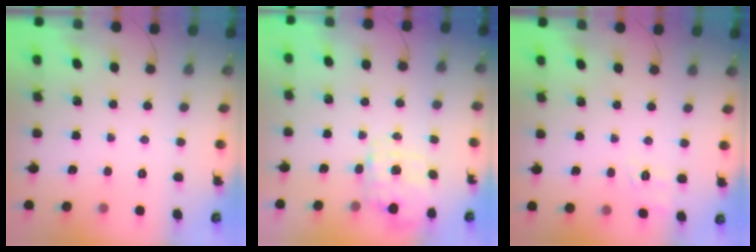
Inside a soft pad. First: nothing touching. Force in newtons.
{"total": 3.9, "press": 3.9, "slide": 0.8}
{"total": 4.1, "press": 3.6, "slide": 2.0}